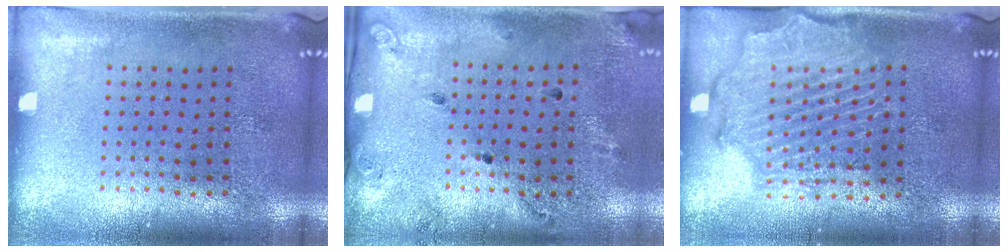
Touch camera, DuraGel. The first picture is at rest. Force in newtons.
{"total": 1.8, "press": 1.2, "slide": 1.3}
{"total": 2.1, "press": 2.0, "slide": 0.6}